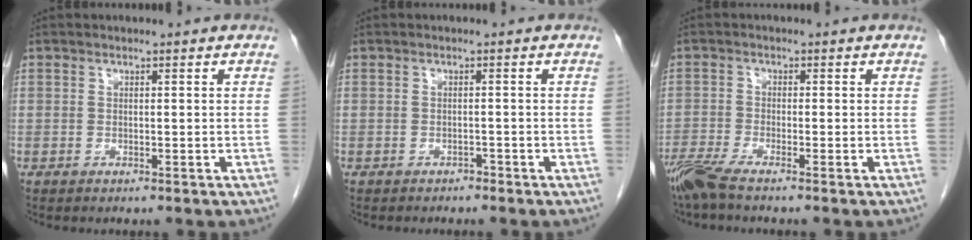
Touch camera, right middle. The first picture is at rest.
{"total": 1.0, "force": [-0.9, 0.4, 0.2], "torque": [-0.006, 0.001, -0.014]}
{"total": 4.1, "force": [-3.3, -0.3, 2.3], "torque": [-0.052, -0.014, -0.073]}